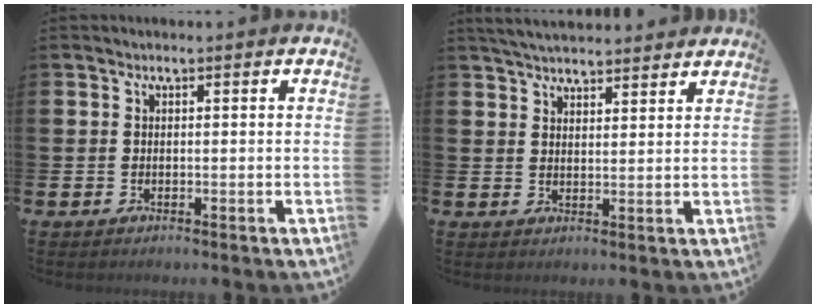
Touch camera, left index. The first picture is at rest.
{"total": 4.3, "force": [4.2, 0.5, 0.7], "torque": [-0.019, -0.017, 0.077]}